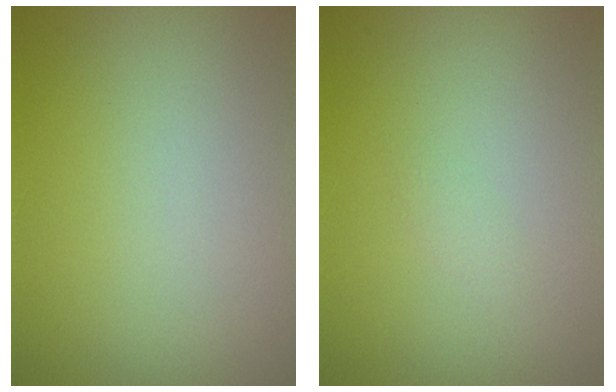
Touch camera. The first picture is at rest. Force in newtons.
{"total": 0.5, "press": 0.5, "slide": 0.0}